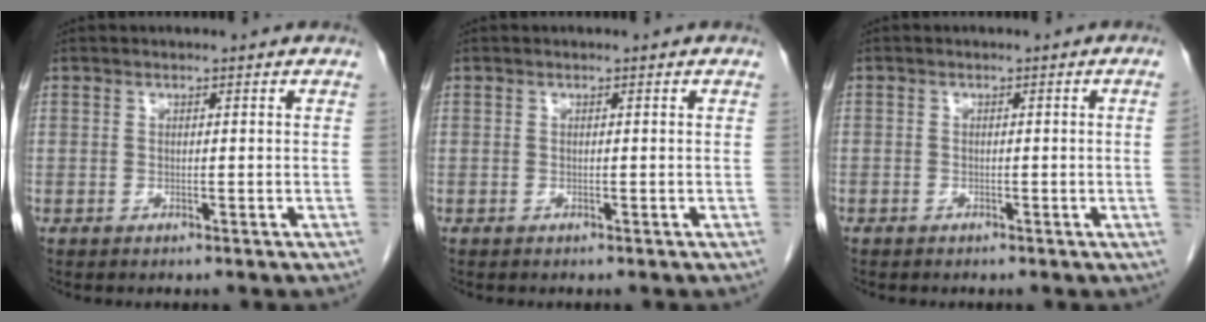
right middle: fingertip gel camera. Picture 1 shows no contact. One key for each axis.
{"total": 0.0}
{"total": 1.1, "fx": -0.3, "fy": -0.4, "fz": 1.0, "tx": -0.011, "ty": 0.001, "tz": -0.006}